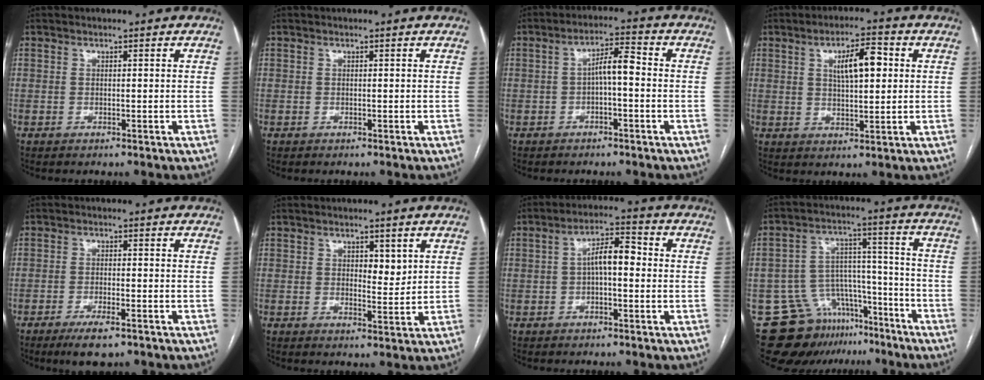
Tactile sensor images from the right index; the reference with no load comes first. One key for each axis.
{"total": 0.0}
{"total": 4.6, "fx": -0.4, "fy": 1.1, "fz": 4.5, "tx": -0.074, "ty": 0.020, "tz": -0.007}
{"total": 7.2, "fx": 2.0, "fy": 2.1, "fz": 6.6, "tx": -0.109, "ty": 0.012, "tz": 0.036}
{"total": 5.0, "fx": -3.3, "fy": 1.1, "fz": 3.5, "tx": -0.068, "ty": -0.010, "tz": -0.053}
{"total": 3.2, "fx": 1.4, "fy": 1.5, "fz": 2.5, "tx": -0.033, "ty": -0.009, "tz": 0.021}
{"total": 5.9, "fx": 0.0, "fy": 2.0, "fz": 5.5, "tx": -0.097, "ty": 0.026, "tz": -0.003}
{"total": 13.6, "fx": -10.4, "fy": 8.4, "fz": 2.8, "tx": -0.039, "ty": 0.070, "tz": -0.155}